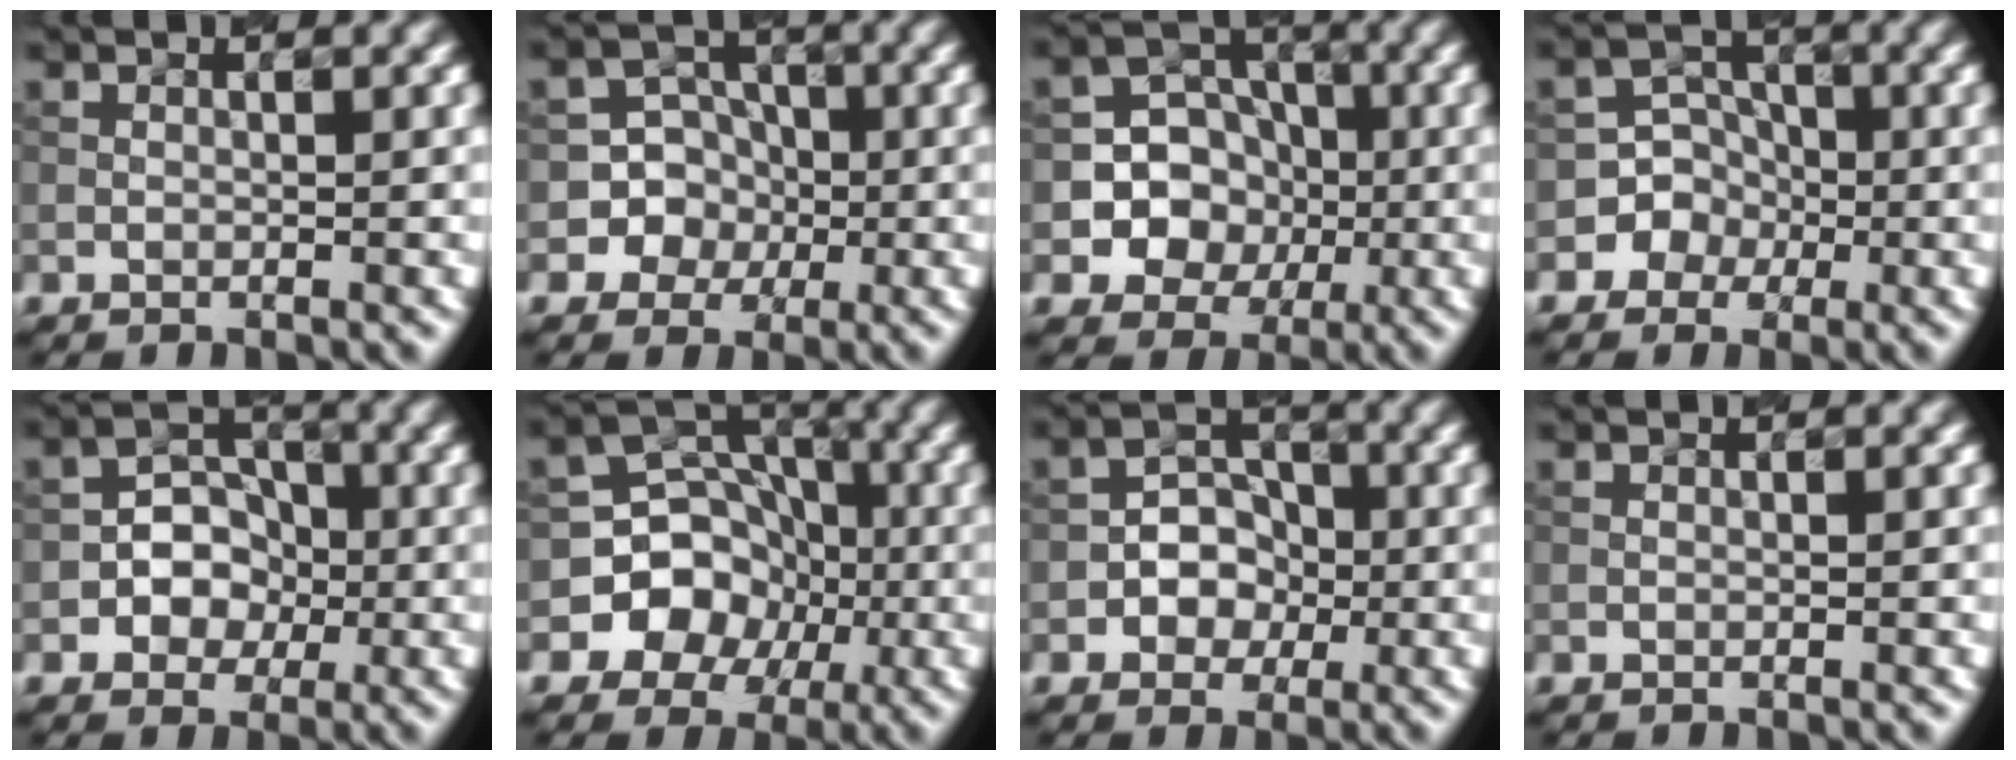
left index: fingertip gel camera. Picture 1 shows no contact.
{"total": 5.7, "force": [-1.5, 5.4, 0.4], "torque": [0.015, 0.021, -0.041]}
{"total": 7.8, "force": [-1.4, 7.4, 2.0], "torque": [-0.026, 0.021, -0.043]}
{"total": 4.3, "force": [-1.7, 3.9, 0.0], "torque": [0.030, 0.017, -0.044]}
{"total": 3.5, "force": [-0.9, 3.0, 1.6], "torque": [-0.005, 0.004, -0.028]}
{"total": 7.4, "force": [-2.4, 6.8, 1.8], "torque": [-0.007, 0.013, -0.067]}
{"total": 3.0, "force": [-0.8, 2.6, 1.3], "torque": [-0.006, 0.004, -0.021]}
{"total": 0.0}